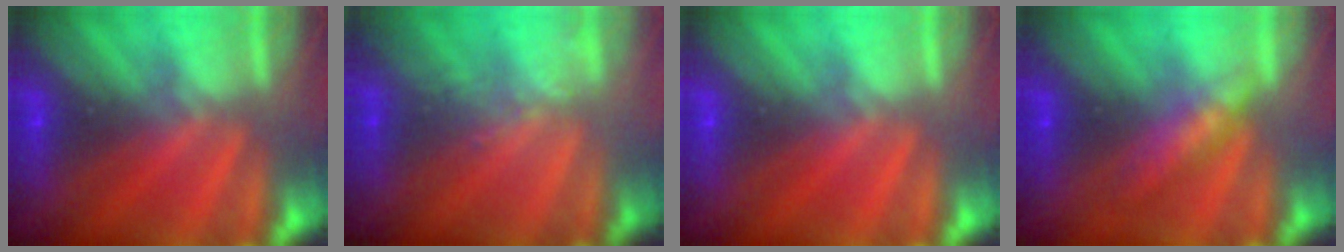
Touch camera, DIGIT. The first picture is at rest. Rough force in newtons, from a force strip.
{"total": 1.9}
{"total": 0.0}
{"total": 3.4}